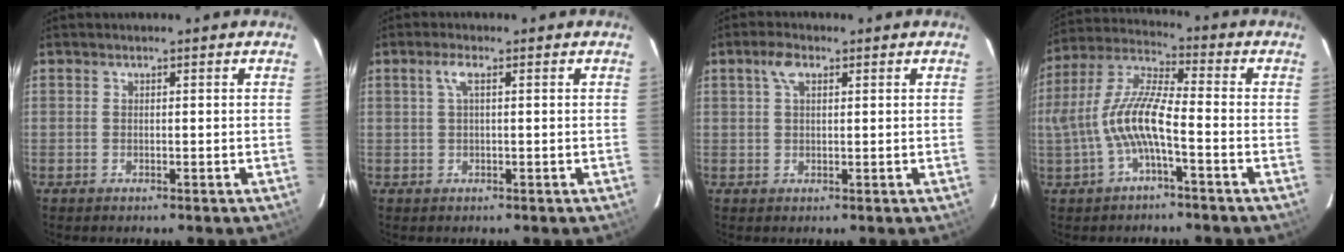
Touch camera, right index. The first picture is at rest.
{"total": 2.1, "force": [0.6, 0.2, 2.0], "torque": [-0.041, 0.006, 0.010]}
{"total": 3.2, "force": [1.5, 1.5, 2.4], "torque": [-0.047, 0.010, 0.026]}
{"total": 11.2, "force": [-2.9, 2.5, 10.5], "torque": [-0.226, 0.012, -0.050]}